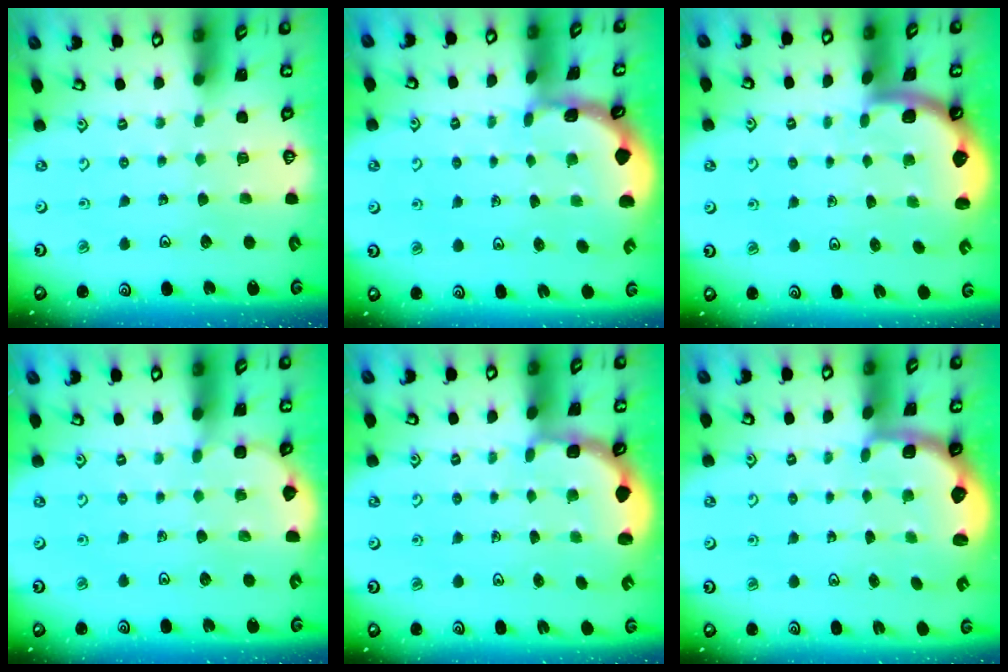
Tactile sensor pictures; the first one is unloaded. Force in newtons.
{"total": 1.5, "press": 1.5, "slide": 0.2}
{"total": 1.4, "press": 1.4, "slide": 0.1}
{"total": 2.9, "press": 2.9, "slide": 0.2}
{"total": 2.4, "press": 1.7, "slide": 1.6}
{"total": 2.6, "press": 1.9, "slide": 1.7}